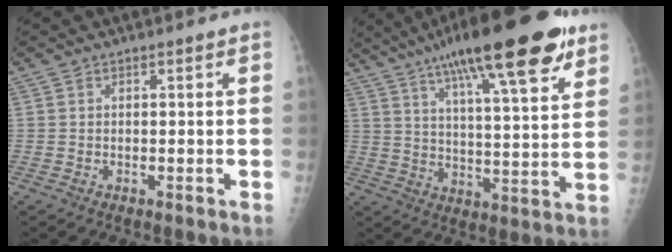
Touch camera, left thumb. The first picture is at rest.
{"total": 23.9, "force": [14.5, 5.4, 18.2], "torque": [-0.275, -0.028, 0.223]}